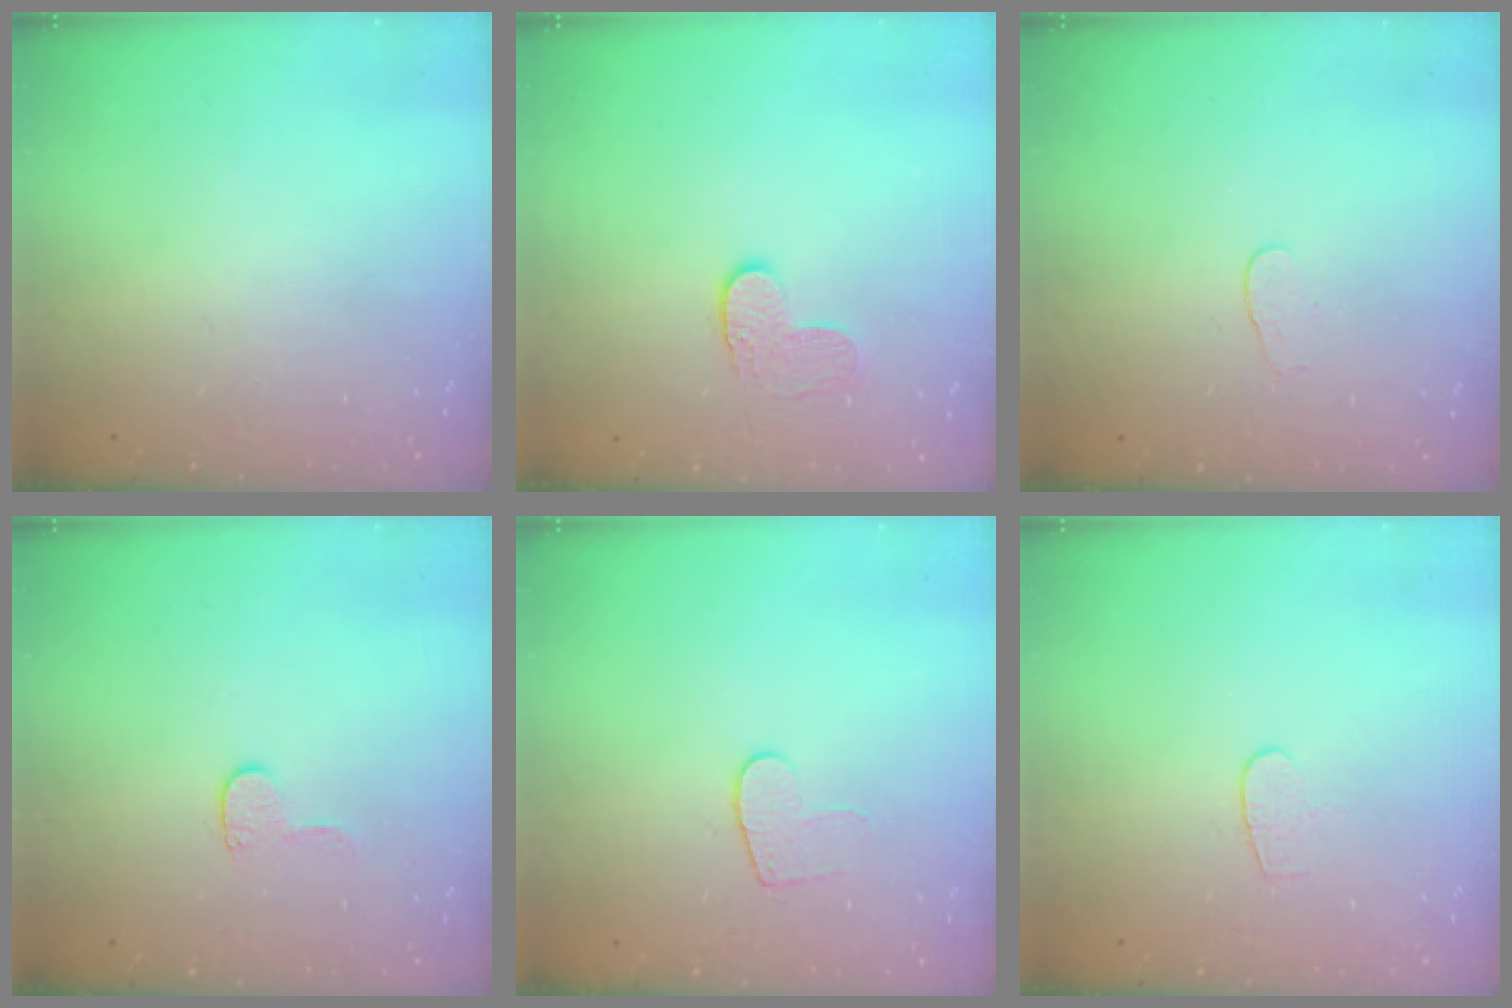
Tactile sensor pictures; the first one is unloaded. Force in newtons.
{"total": 6.3, "press": 6.3, "slide": 0.4}
{"total": 3.8, "press": 3.8, "slide": 0.3}
{"total": 3.9, "press": 3.9, "slide": 0.4}
{"total": 6.4, "press": 6.4, "slide": 0.6}
{"total": 4.3, "press": 4.3, "slide": 0.3}